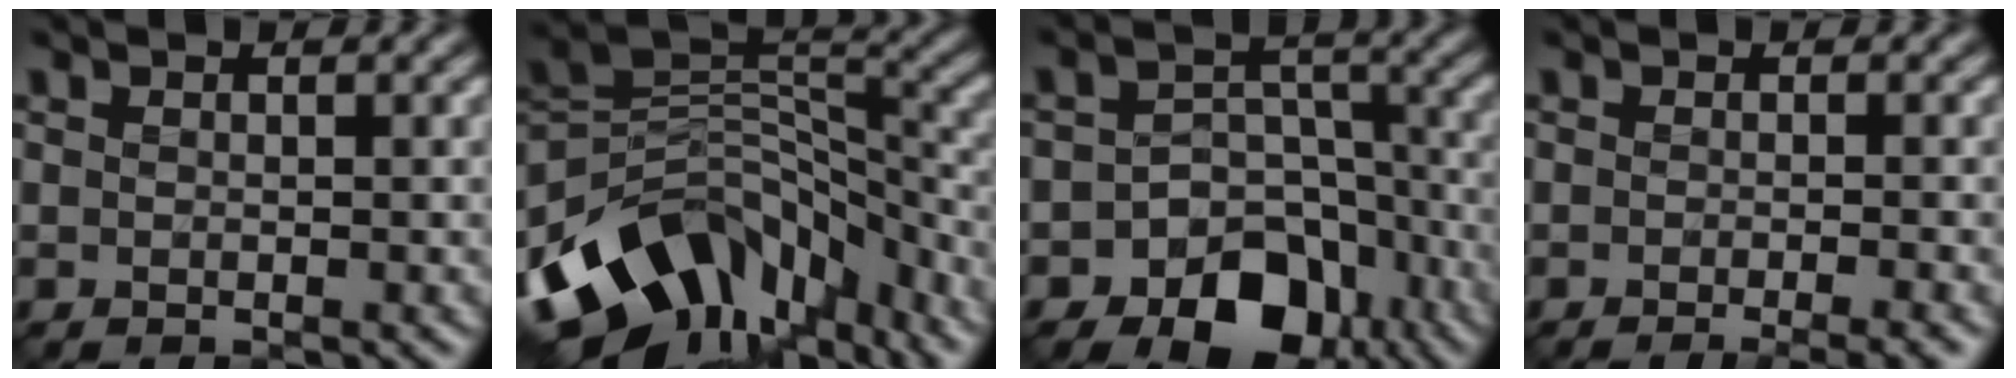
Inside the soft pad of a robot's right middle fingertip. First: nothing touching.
{"total": 12.4, "force": [-7.7, 7.7, 5.9], "torque": [-0.112, 0.004, -0.132]}
{"total": 9.4, "force": [-5.5, 6.6, 3.9], "torque": [-0.042, 0.003, -0.098]}
{"total": 2.6, "force": [-1.7, 0.1, 2.0], "torque": [-0.026, -0.006, -0.026]}